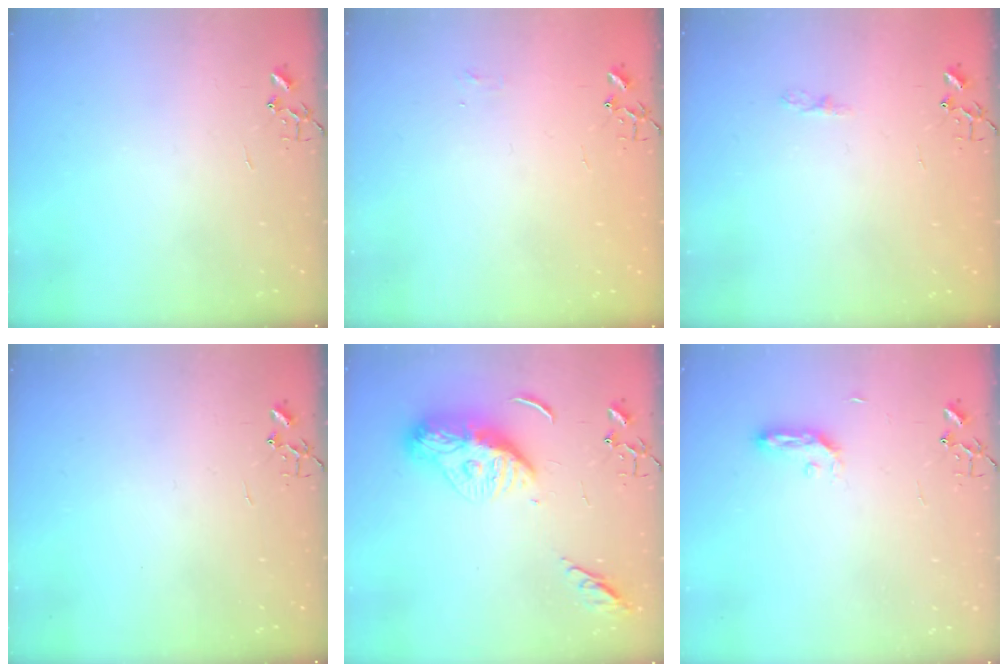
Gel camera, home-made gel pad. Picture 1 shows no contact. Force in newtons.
{"total": 3.9, "press": 3.9, "slide": 0.6}
{"total": 4.0, "press": 4.0, "slide": 0.6}
{"total": 0.0}
{"total": 13.6, "press": 13.6, "slide": 1.3}
{"total": 5.1, "press": 5.1, "slide": 0.6}